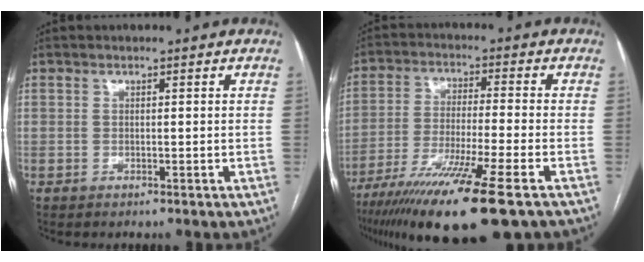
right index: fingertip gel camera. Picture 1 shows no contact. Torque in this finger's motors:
{"motor_torque": [2.14, 0.00, 1.05, 0.21]}